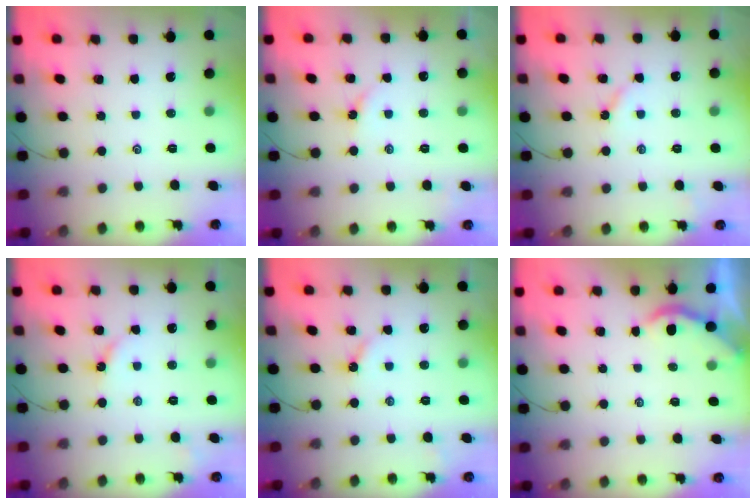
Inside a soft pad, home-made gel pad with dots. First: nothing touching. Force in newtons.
{"total": 2.0, "press": 1.9, "slide": 0.3}
{"total": 2.3, "press": 2.3, "slide": 0.3}
{"total": 2.9, "press": 2.9, "slide": 0.5}
{"total": 2.8, "press": 2.8, "slide": 0.2}
{"total": 2.2, "press": 2.2, "slide": 0.1}